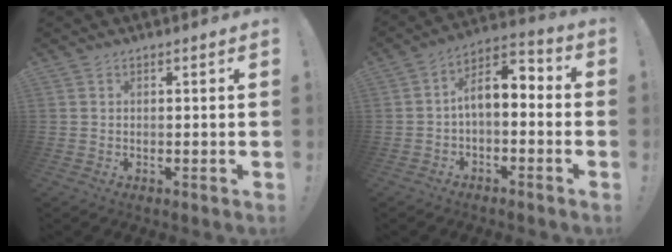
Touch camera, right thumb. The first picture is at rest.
{"total": 7.9, "force": [0.1, 4.4, 6.5], "torque": [-0.117, 0.006, 0.007]}